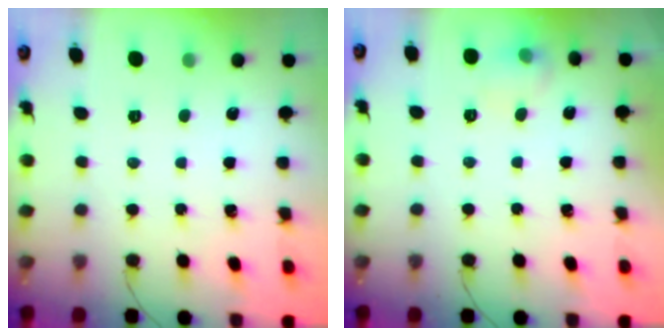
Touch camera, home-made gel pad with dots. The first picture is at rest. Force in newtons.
{"total": 7.1, "press": 7.1, "slide": 0.9}